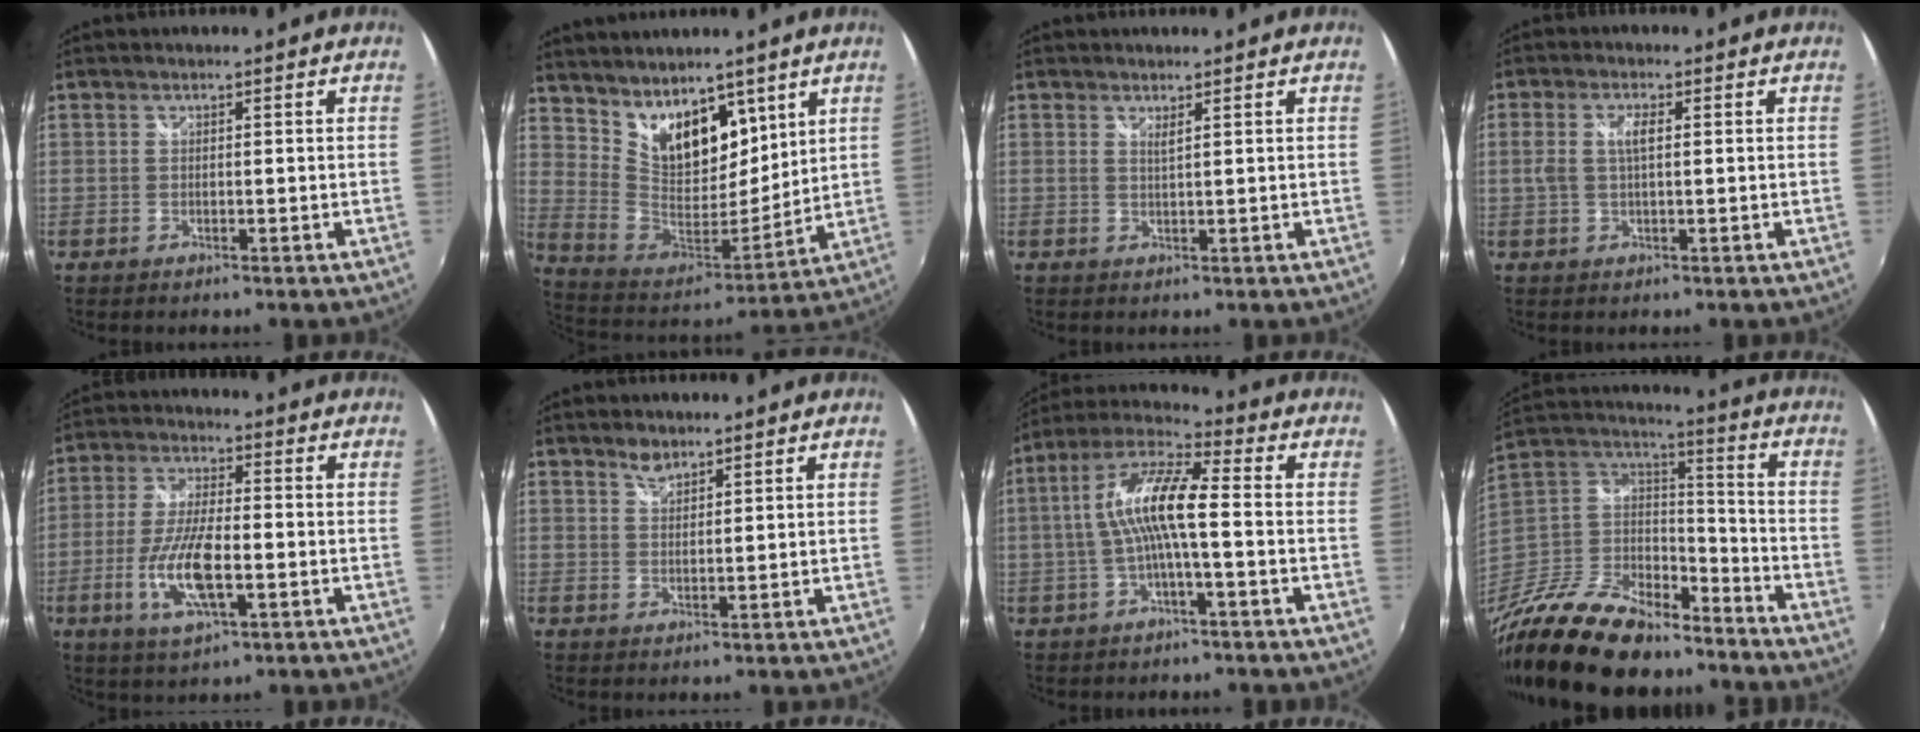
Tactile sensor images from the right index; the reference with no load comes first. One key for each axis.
{"total": 16.6, "fx": 10.9, "fy": 9.0, "fz": 8.5, "tx": -0.162, "ty": 0.007, "tz": 0.217}
{"total": 1.0, "fx": 0.8, "fy": -0.2, "fz": 0.6, "tx": -0.013, "ty": -0.002, "tz": 0.013}
{"total": 3.8, "fx": 0.5, "fy": 1.3, "fz": 3.5, "tx": -0.068, "ty": 0.002, "tz": 0.011}
{"total": 11.3, "fx": -3.4, "fy": 3.6, "fz": 10.2, "tx": -0.209, "ty": -0.009, "tz": -0.064}
{"total": 2.4, "fx": 2.1, "fy": 1.0, "fz": 0.9, "tx": -0.011, "ty": 0.001, "tz": 0.036}
{"total": 10.9, "fx": -0.7, "fy": 1.9, "fz": 10.7, "tx": -0.215, "ty": 0.019, "tz": -0.014}
{"total": 27.0, "fx": -19.3, "fy": 12.9, "fz": 13.8, "tx": -0.311, "ty": 0.009, "tz": -0.318}